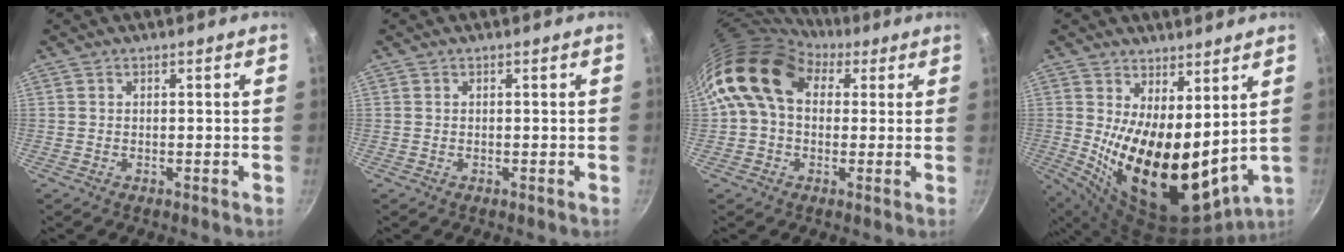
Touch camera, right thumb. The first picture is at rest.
{"total": 0.0}
{"total": 14.0, "force": [3.8, 10.0, 9.0], "torque": [-0.135, 0.014, 0.046]}
{"total": 17.9, "force": [3.7, 8.5, 15.3], "torque": [-0.221, -0.058, 0.081]}